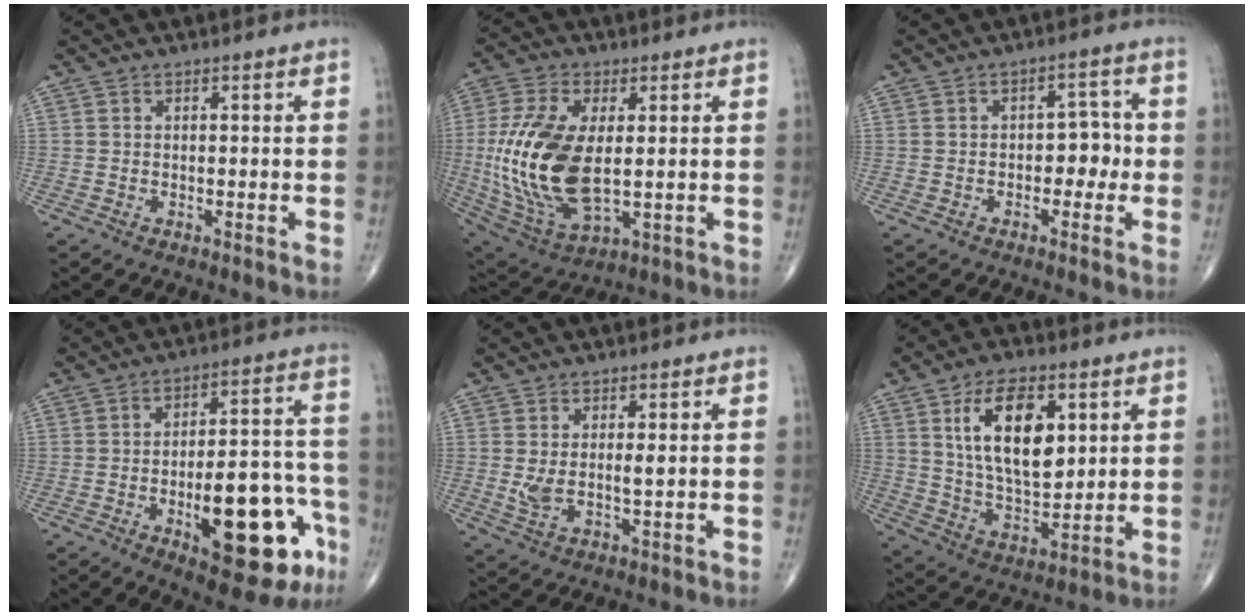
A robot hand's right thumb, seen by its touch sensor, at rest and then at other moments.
{"total": 20.0, "force": [0.3, 10.1, 17.2], "torque": [-0.373, -0.014, 0.018]}
{"total": 4.7, "force": [-0.9, 3.1, 3.4], "torque": [-0.018, 0.019, -0.020]}
{"total": 20.9, "force": [-7.9, 8.1, 17.6], "torque": [-0.197, 0.043, -0.093]}
{"total": 4.3, "force": [0.7, 1.6, 3.9], "torque": [-0.076, -0.010, 0.019]}
{"total": 15.5, "force": [5.1, 7.9, 12.3], "torque": [-0.192, -0.025, 0.101]}